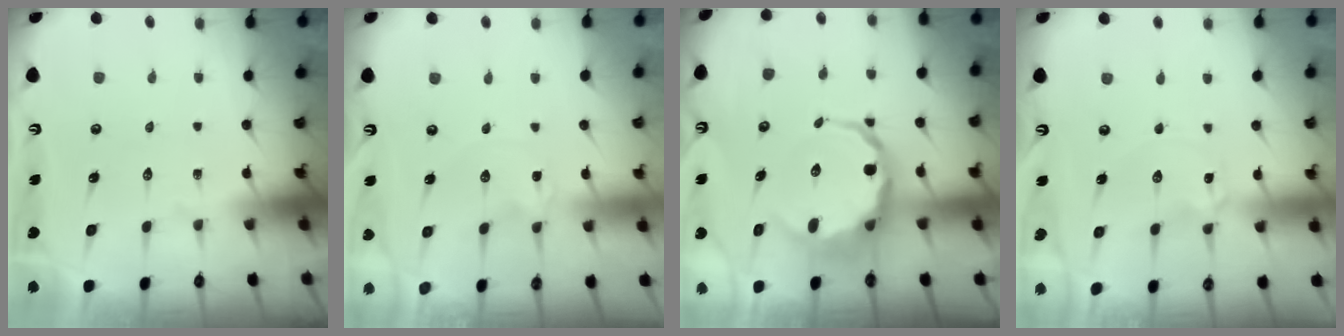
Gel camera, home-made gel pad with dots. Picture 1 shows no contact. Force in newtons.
{"total": 0.0}
{"total": 8.3, "press": 7.9, "slide": 2.5}
{"total": 1.9, "press": 1.9, "slide": 0.2}